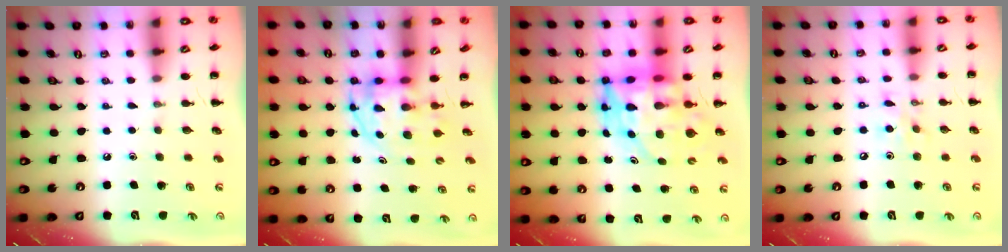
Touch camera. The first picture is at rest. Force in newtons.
{"total": 3.8, "press": 3.7, "slide": 0.7}
{"total": 12.5, "press": 12.0, "slide": 3.4}
{"total": 6.3, "press": 6.3, "slide": 0.6}